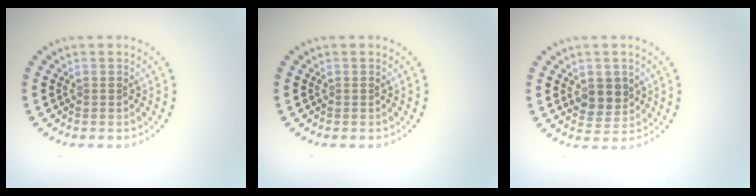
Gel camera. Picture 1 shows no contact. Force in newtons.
{"total": 0.0}
{"total": 2.9, "press": 2.8, "slide": 1.0}